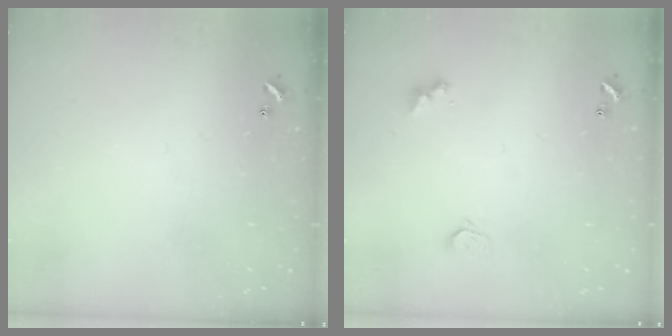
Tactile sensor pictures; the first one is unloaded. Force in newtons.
{"total": 3.5, "press": 3.4, "slide": 0.5}